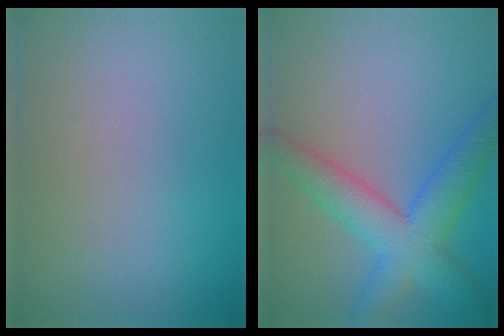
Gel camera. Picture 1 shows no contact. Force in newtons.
{"total": 6.2, "press": 6.2, "slide": 0.2}